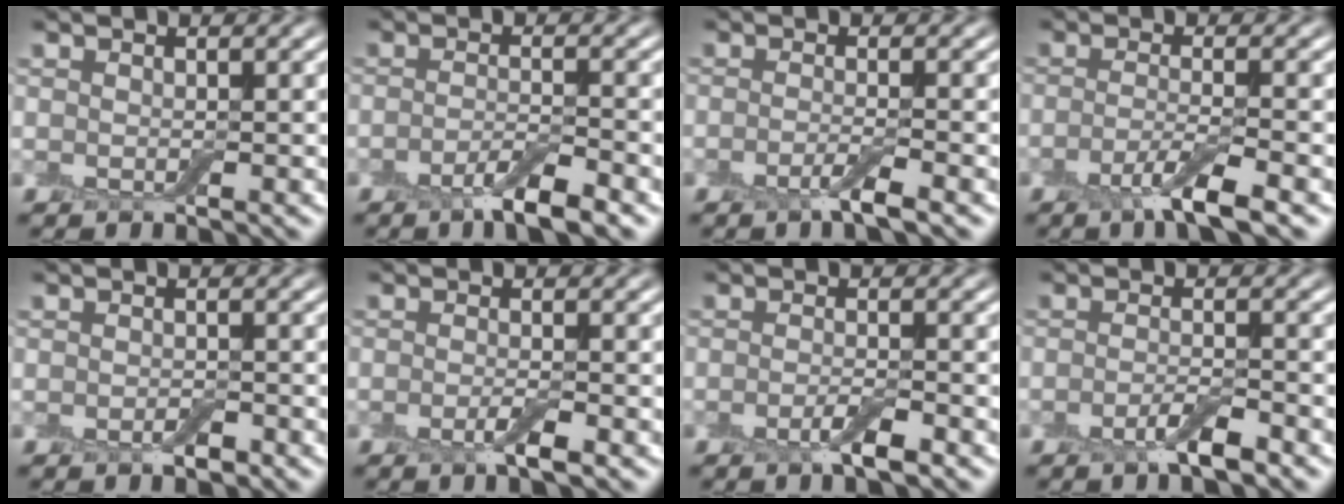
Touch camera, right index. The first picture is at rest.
{"total": 3.5, "force": [-2.1, 0.7, 2.8], "torque": [-0.049, 0.001, -0.045]}
{"total": 2.2, "force": [-1.2, 0.4, 1.9], "torque": [-0.028, -0.001, -0.030]}
{"total": 3.7, "force": [-1.9, 0.6, 3.1], "torque": [-0.055, -0.002, -0.047]}
{"total": 1.2, "force": [-0.6, 0.5, 0.9], "torque": [-0.014, -0.002, -0.010]}
{"total": 2.1, "force": [-0.9, 0.4, 1.8], "torque": [-0.032, -0.003, -0.019]}
{"total": 2.3, "force": [-1.2, 0.5, 1.9], "torque": [-0.035, -0.002, -0.024]}
{"total": 2.6, "force": [-1.5, 0.6, 2.1], "torque": [-0.038, 0.001, -0.031]}